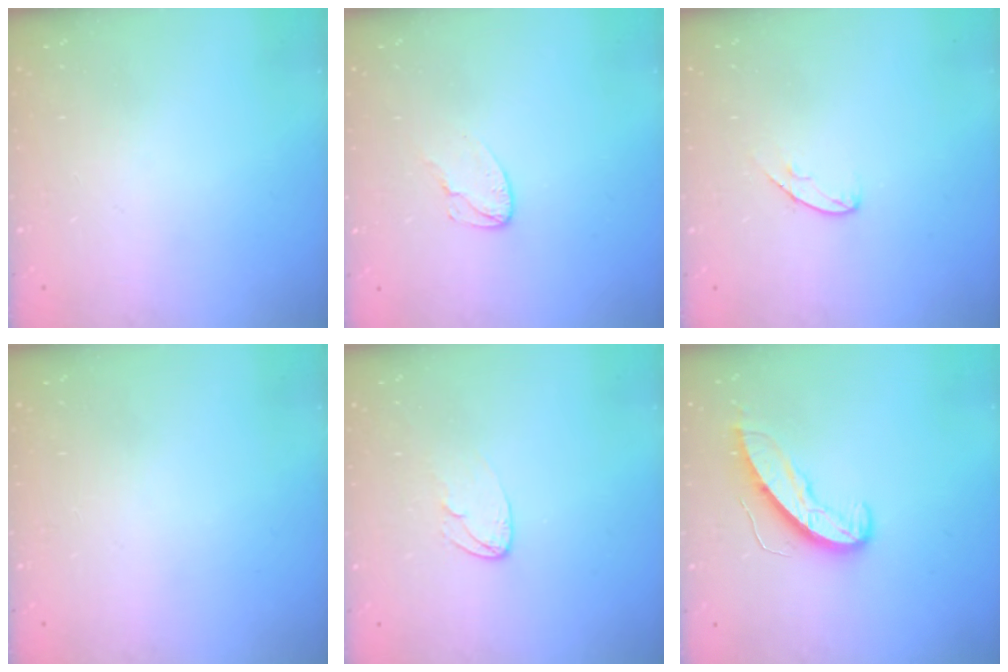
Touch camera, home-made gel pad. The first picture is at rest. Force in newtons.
{"total": 4.1, "press": 4.1, "slide": 0.3}
{"total": 5.6, "press": 5.5, "slide": 0.5}
{"total": 0.0}
{"total": 4.5, "press": 4.5, "slide": 0.4}
{"total": 8.9, "press": 8.9, "slide": 0.2}